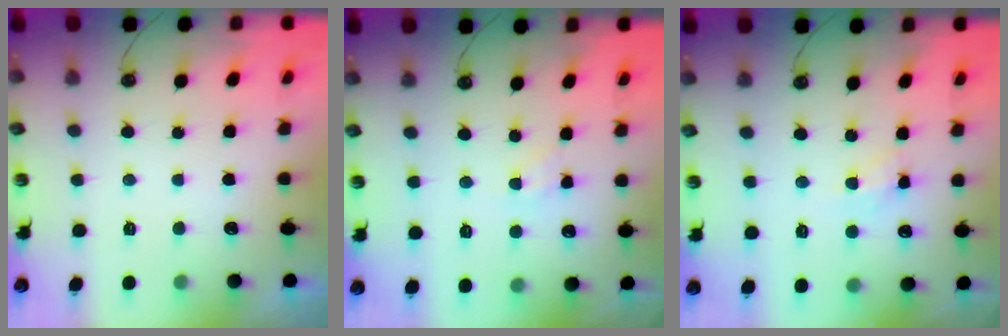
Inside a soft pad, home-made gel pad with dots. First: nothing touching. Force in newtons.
{"total": 3.6, "press": 3.5, "slide": 0.5}
{"total": 5.9, "press": 5.9, "slide": 0.4}